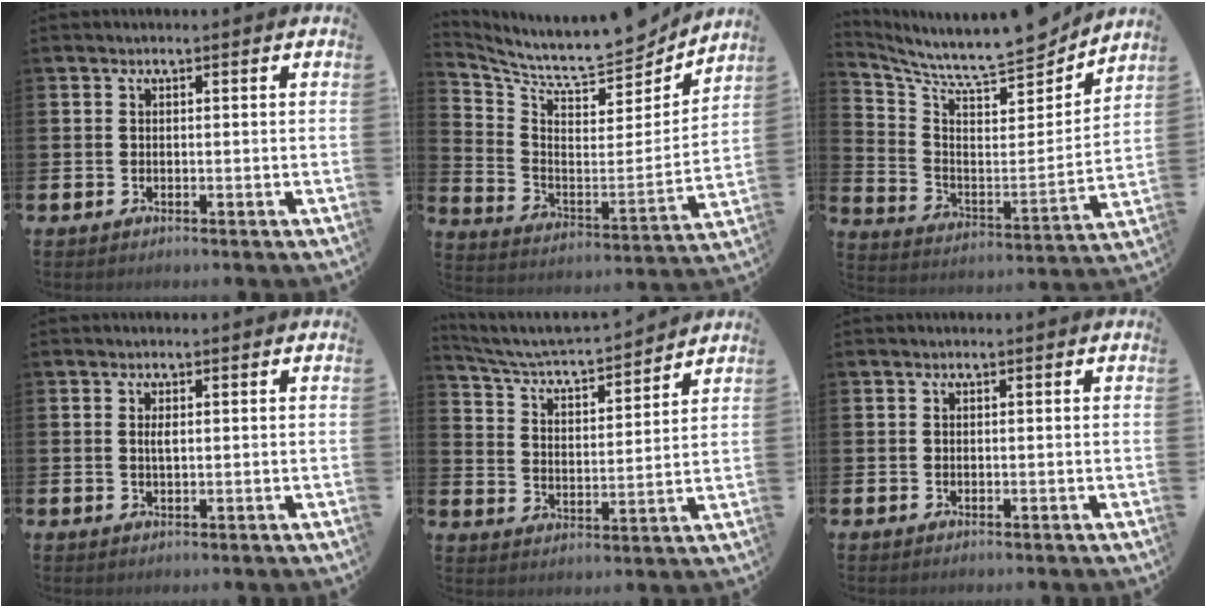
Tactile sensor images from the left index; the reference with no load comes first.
{"total": 9.1, "force": [8.4, 1.7, 3.1], "torque": [-0.091, -0.075, 0.134]}
{"total": 9.4, "force": [8.5, 1.5, 3.7], "torque": [-0.099, -0.080, 0.138]}
{"total": 1.1, "force": [0.4, 0.3, 1.0], "torque": [-0.021, 0.002, 0.006]}
{"total": 5.8, "force": [5.5, 0.9, 1.6], "torque": [-0.065, -0.047, 0.090]}
{"total": 0.0}